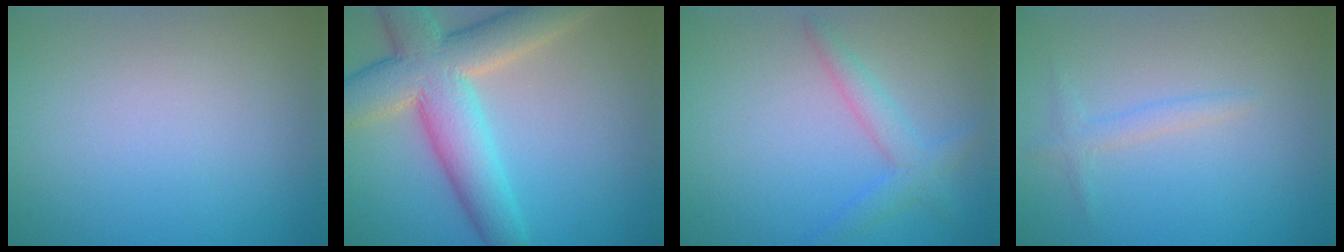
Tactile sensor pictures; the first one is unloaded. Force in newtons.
{"total": 9.6, "press": 9.6, "slide": 0.7}
{"total": 2.6, "press": 2.6, "slide": 0.2}
{"total": 1.3, "press": 1.3, "slide": 0.0}